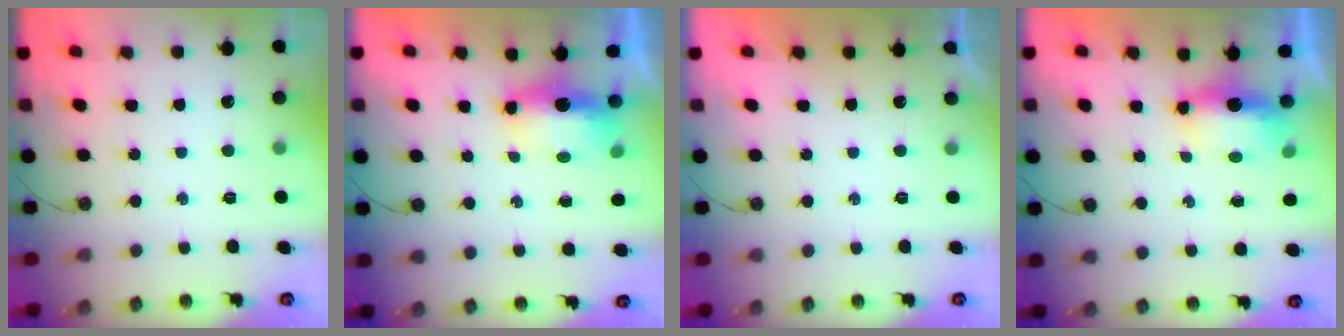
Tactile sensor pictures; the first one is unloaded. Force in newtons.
{"total": 15.7, "press": 8.7, "slide": 13.1}
{"total": 0.0}
{"total": 7.0, "press": 6.5, "slide": 2.6}